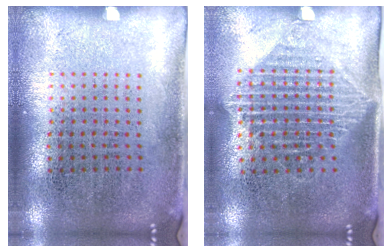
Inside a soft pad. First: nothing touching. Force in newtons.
{"total": 1.4, "press": 1.2, "slide": 0.9}